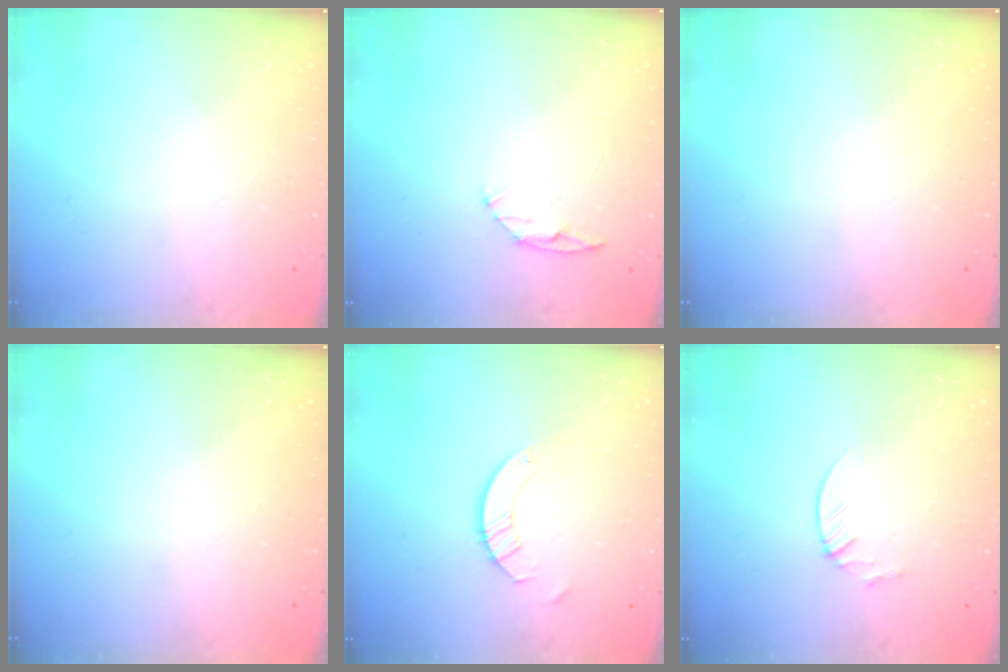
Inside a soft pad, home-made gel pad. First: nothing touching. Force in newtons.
{"total": 5.7, "press": 5.6, "slide": 0.7}
{"total": 0.0}
{"total": 0.0}
{"total": 3.5, "press": 3.5, "slide": 0.3}
{"total": 2.1, "press": 2.1, "slide": 0.2}